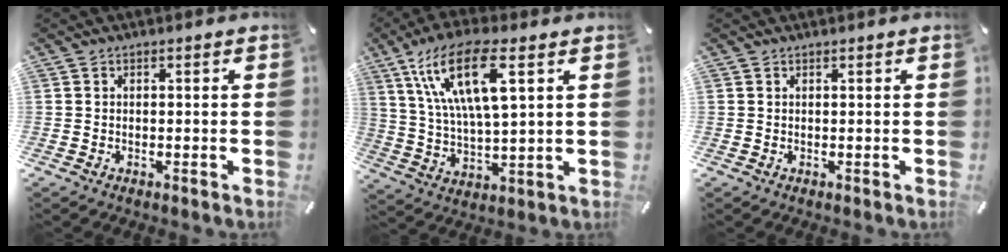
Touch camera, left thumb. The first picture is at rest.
{"total": 15.8, "force": [7.2, 5.2, 13.0], "torque": [-0.273, -0.005, 0.122]}
{"total": 0.0}